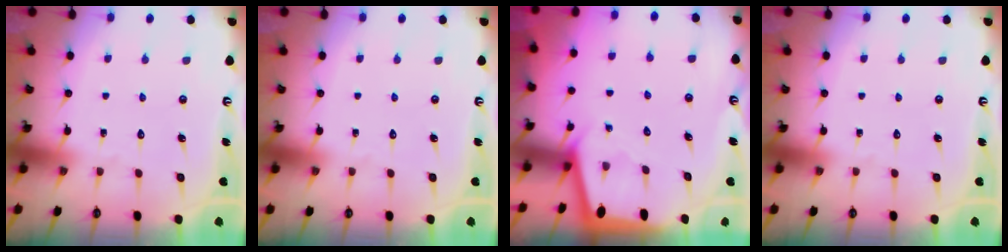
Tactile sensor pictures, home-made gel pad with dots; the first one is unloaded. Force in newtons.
{"total": 0.0}
{"total": 1.9, "press": 1.9, "slide": 0.1}
{"total": 0.0}